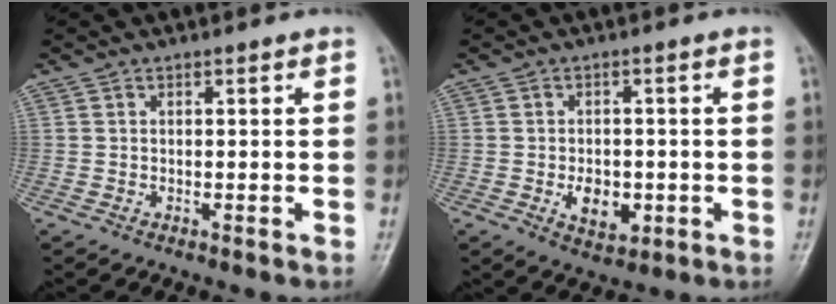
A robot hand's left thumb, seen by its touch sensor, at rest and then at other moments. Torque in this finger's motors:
{"motor_torque": [-0.03, 0.21, 0.18, -0.04, 0.02]}